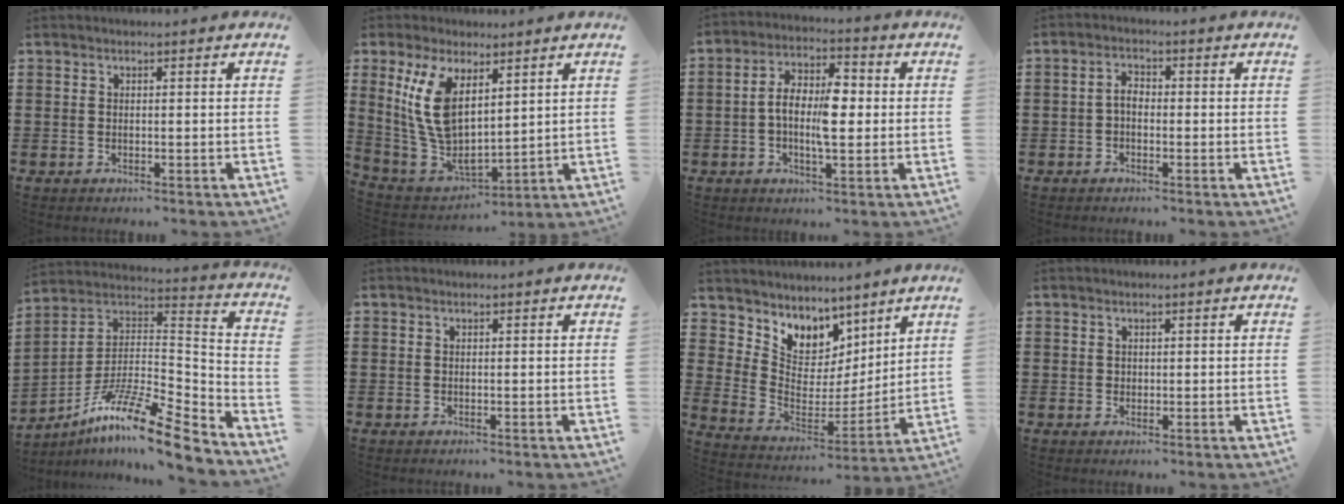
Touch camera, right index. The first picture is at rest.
{"total": 10.3, "force": [4.0, 4.6, 8.4], "torque": [-0.194, -0.023, 0.075]}
{"total": 7.9, "force": [-0.4, 3.5, 7.1], "torque": [-0.144, 0.006, -0.009]}
{"total": 2.6, "force": [-0.7, 1.4, 2.0], "torque": [-0.048, 0.002, -0.018]}
{"total": 13.3, "force": [-9.7, 2.2, 8.8], "torque": [-0.159, 0.016, -0.183]}
{"total": 0.0}
{"total": 6.8, "force": [5.3, 4.1, -1.2], "torque": [-0.032, -0.064, 0.099]}
{"total": 0.8, "force": [0.4, 0.7, 0.1], "torque": [-0.004, 0.003, 0.008]}